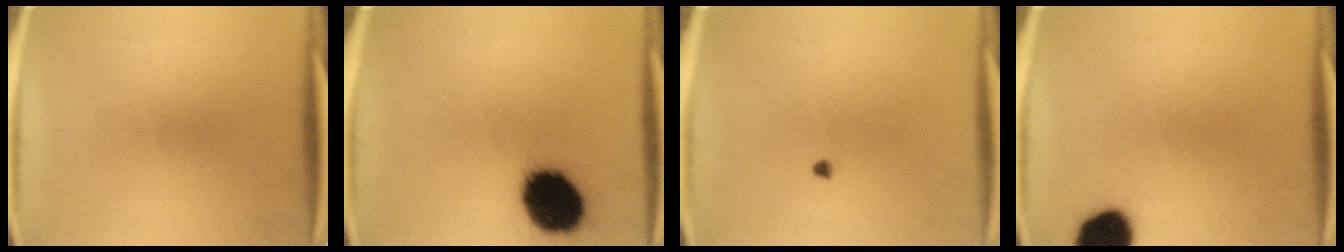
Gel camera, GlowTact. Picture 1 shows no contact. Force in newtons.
{"total": 18.4}
{"total": 0.7}
{"total": 10.9}